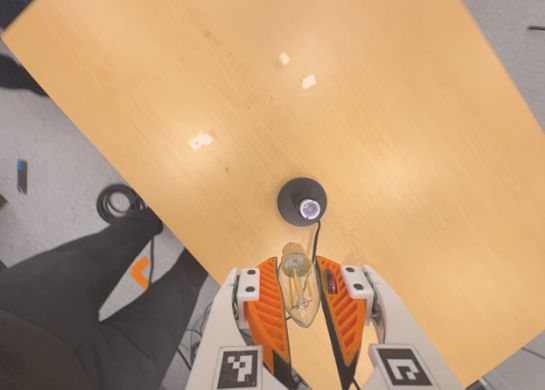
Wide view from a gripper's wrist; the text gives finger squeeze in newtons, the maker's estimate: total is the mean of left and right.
{"total": 16.8, "left": 18.4, "right": 15.1}